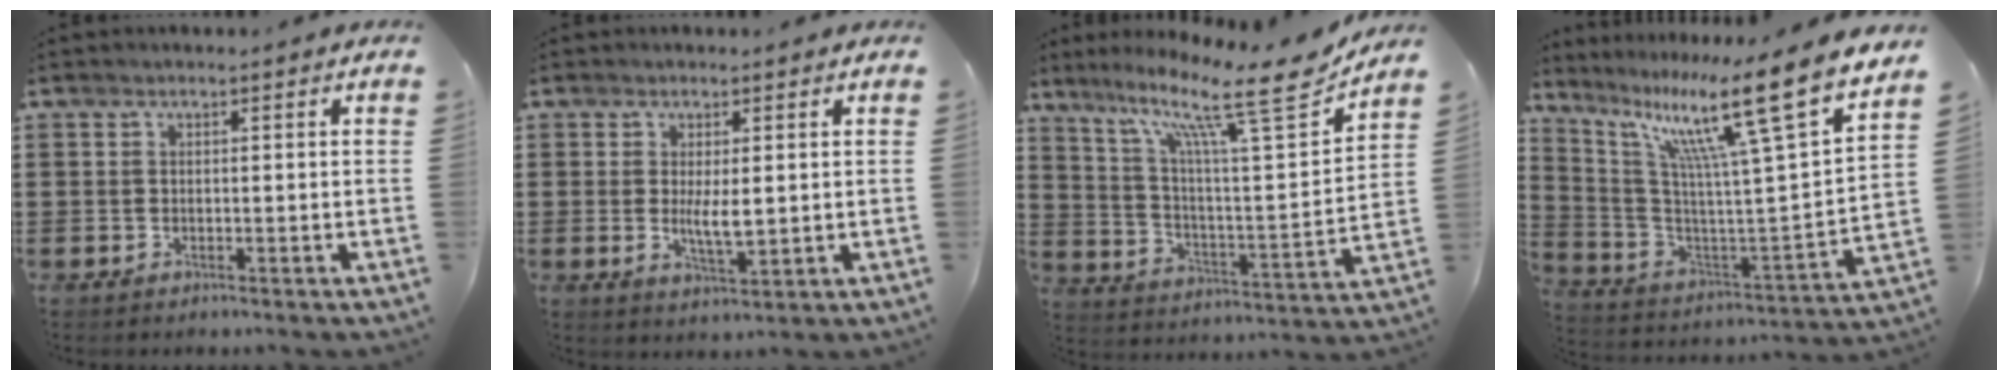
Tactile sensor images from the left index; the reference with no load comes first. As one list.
[{"total": 4.5, "force": [0.4, 1.2, 4.3], "torque": [-0.071, -0.004, 0.006]}, {"total": 15.4, "force": [11.1, 2.0, 10.4], "torque": [-0.201, -0.060, 0.174]}, {"total": 15.4, "force": [9.8, 0.9, 11.8], "torque": [-0.219, -0.072, 0.142]}]